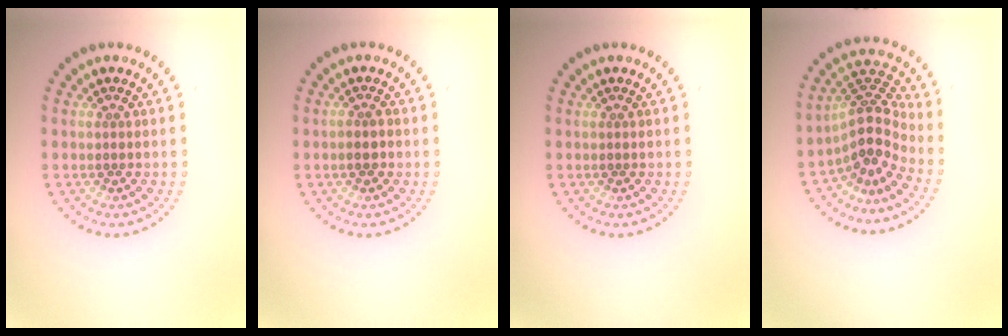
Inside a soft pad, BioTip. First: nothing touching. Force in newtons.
{"total": 1.3, "press": 1.3, "slide": 0.4}
{"total": 0.0}
{"total": 4.1, "press": 2.8, "slide": 3.0}